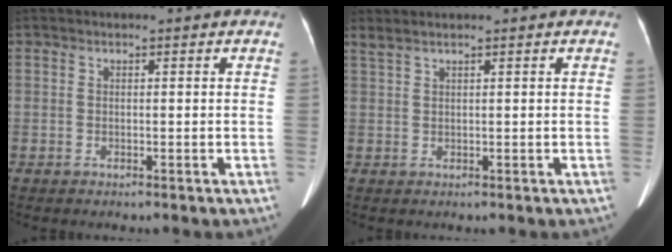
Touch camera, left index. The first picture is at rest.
{"total": 1.5, "force": [1.2, -0.1, 0.8], "torque": [-0.024, 0.017, 0.031]}